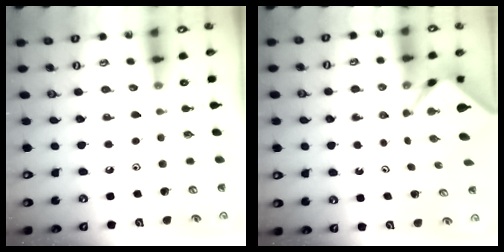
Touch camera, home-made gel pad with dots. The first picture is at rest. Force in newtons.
{"total": 2.4, "press": 2.3, "slide": 0.3}